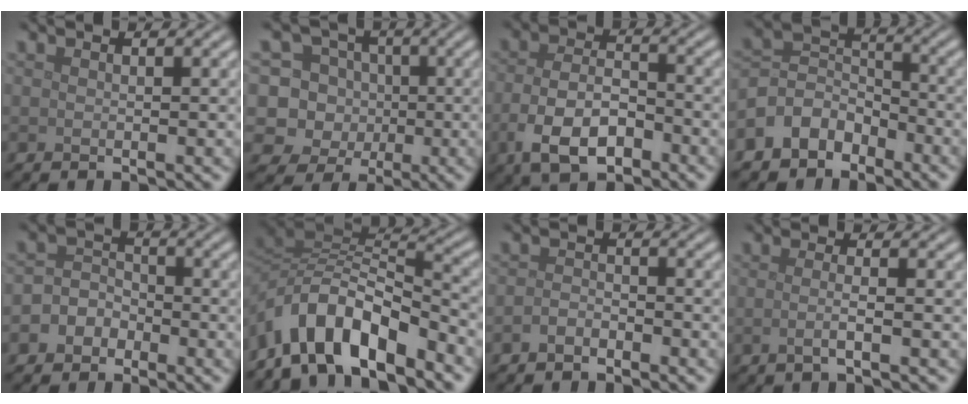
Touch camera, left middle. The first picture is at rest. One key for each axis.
{"total": 8.1, "fx": -0.3, "fy": 7.8, "fz": 2.0, "tx": -0.049, "ty": 0.032, "tz": -0.037}
{"total": 6.1, "fx": -2.9, "fy": 3.2, "fz": 4.2, "tx": -0.084, "ty": -0.005, "tz": -0.059}
{"total": 5.1, "fx": -3.2, "fy": 3.6, "fz": 1.6, "tx": -0.026, "ty": 0.004, "tz": -0.076}
{"total": 3.8, "fx": -1.7, "fy": 3.1, "fz": 1.1, "tx": 0.002, "ty": 0.010, "tz": -0.044}
{"total": 8.9, "fx": -5.6, "fy": 3.4, "fz": 6.0, "tx": -0.093, "ty": 0.010, "tz": -0.112}
{"total": 1.4, "fx": -1.0, "fy": 0.7, "fz": 0.7, "tx": -0.013, "ty": 0.003, "tz": -0.023}
{"total": 2.0, "fx": -0.3, "fy": 0.7, "fz": 1.9, "tx": -0.028, "ty": -0.003, "tz": -0.012}